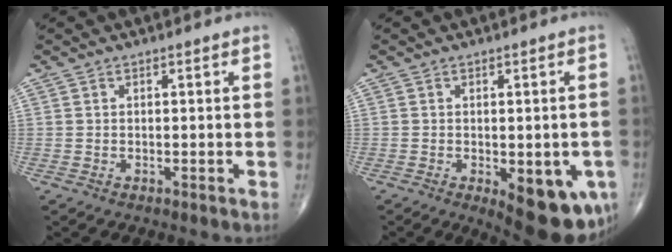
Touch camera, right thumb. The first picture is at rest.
{"total": 12.6, "force": [-4.4, 5.5, 10.5], "torque": [-0.112, -0.009, -0.044]}